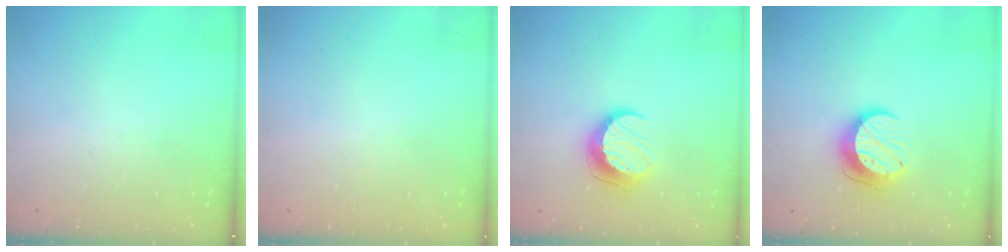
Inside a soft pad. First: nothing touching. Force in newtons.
{"total": 0.6, "press": 0.6, "slide": 0.1}
{"total": 10.4, "press": 10.4, "slide": 0.2}
{"total": 11.2, "press": 11.2, "slide": 0.6}